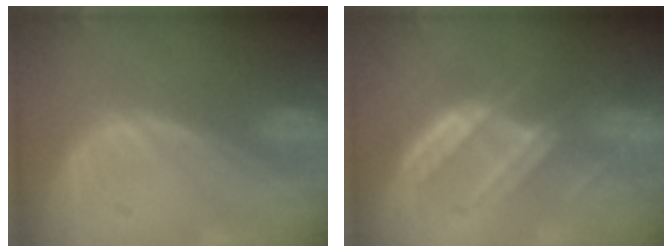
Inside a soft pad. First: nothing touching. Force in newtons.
{"total": 6.5, "press": 6.3, "slide": 1.4}